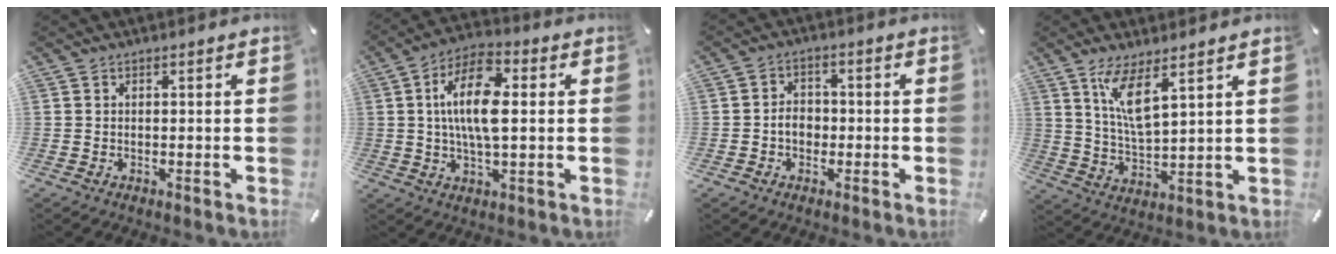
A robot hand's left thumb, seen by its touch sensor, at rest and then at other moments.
{"total": 13.2, "force": [1.7, 5.6, 11.8], "torque": [-0.246, 0.003, 0.027]}
{"total": 4.4, "force": [-1.1, 3.6, 2.3], "torque": [-0.034, 0.007, -0.021]}
{"total": 9.3, "force": [6.1, 2.3, 6.7], "torque": [-0.136, -0.023, 0.109]}